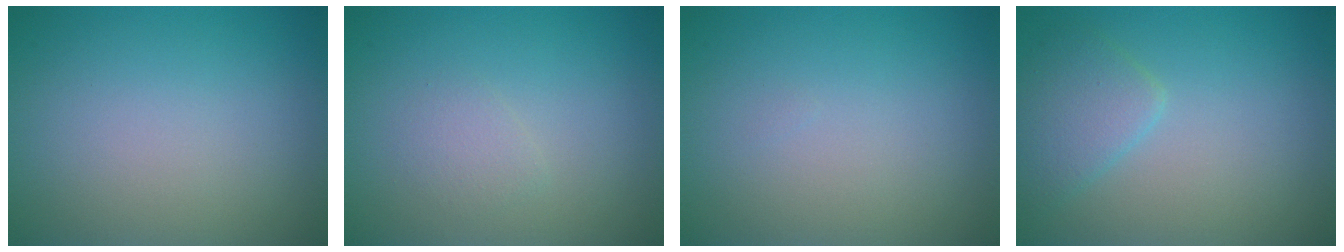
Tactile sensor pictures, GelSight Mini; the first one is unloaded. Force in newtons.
{"total": 1.1, "press": 1.1, "slide": 0.0}
{"total": 0.0}
{"total": 2.6, "press": 2.6, "slide": 0.1}